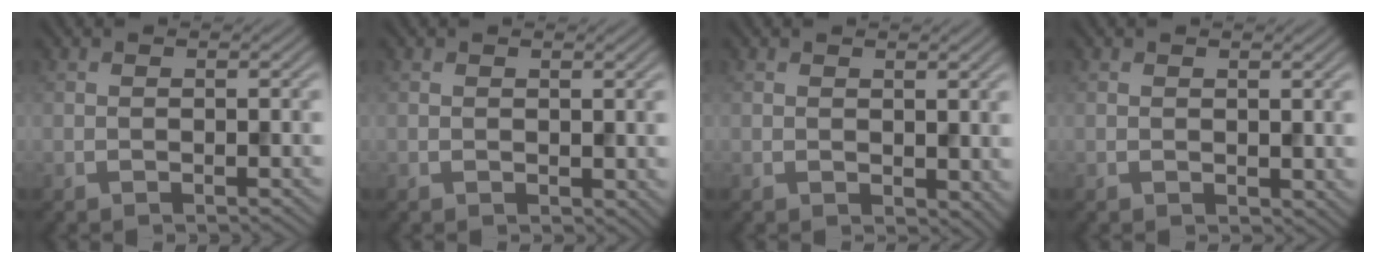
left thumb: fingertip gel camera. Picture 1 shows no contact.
{"total": 0.8, "force": [0.4, 0.6, 0.4], "torque": [-0.004, -0.004, 0.010]}
{"total": 2.1, "force": [0.7, 1.4, 1.4], "torque": [-0.024, -0.008, 0.016]}
{"total": 0.9, "force": [0.5, 0.6, 0.4], "torque": [-0.005, -0.005, 0.013]}